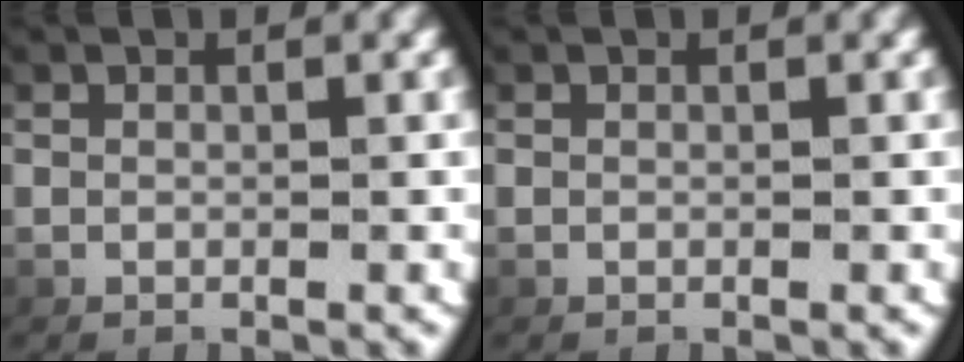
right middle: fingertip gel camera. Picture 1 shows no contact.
{"total": 0.0}